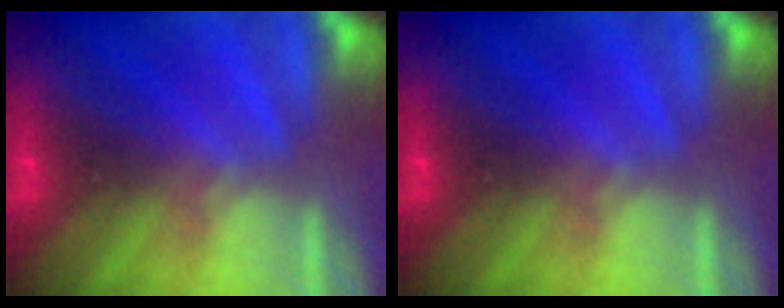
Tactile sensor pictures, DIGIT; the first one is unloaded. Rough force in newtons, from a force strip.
{"total": 0.0}